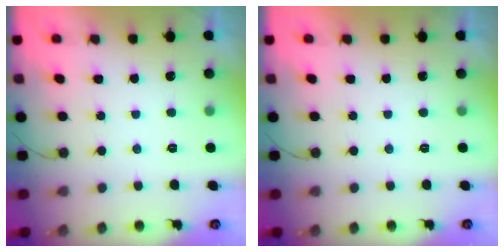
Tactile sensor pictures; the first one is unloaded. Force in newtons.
{"total": 1.8, "press": 1.8, "slide": 0.0}